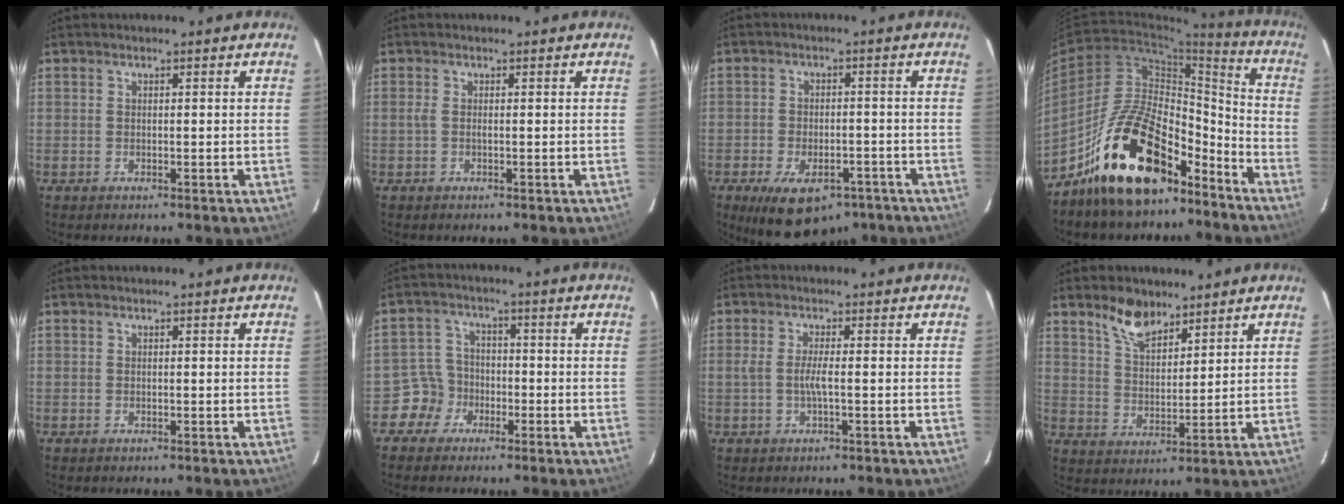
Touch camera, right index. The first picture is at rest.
{"total": 1.0, "force": [-0.2, -0.2, 1.0], "torque": [-0.021, 0.000, -0.006]}
{"total": 13.9, "force": [-8.9, 7.1, 8.0], "torque": [-0.158, -0.016, -0.125]}
{"total": 21.0, "force": [-14.7, 9.2, 11.8], "torque": [-0.208, 0.037, -0.234]}
{"total": 0.0}
{"total": 5.3, "force": [-2.8, 4.4, -0.2], "torque": [-0.001, 0.023, -0.055]}
{"total": 2.7, "force": [-0.6, -0.2, 2.6], "torque": [-0.051, 0.000, -0.011]}
{"total": 7.4, "force": [5.6, 3.3, 3.4], "torque": [-0.057, 0.003, 0.108]}